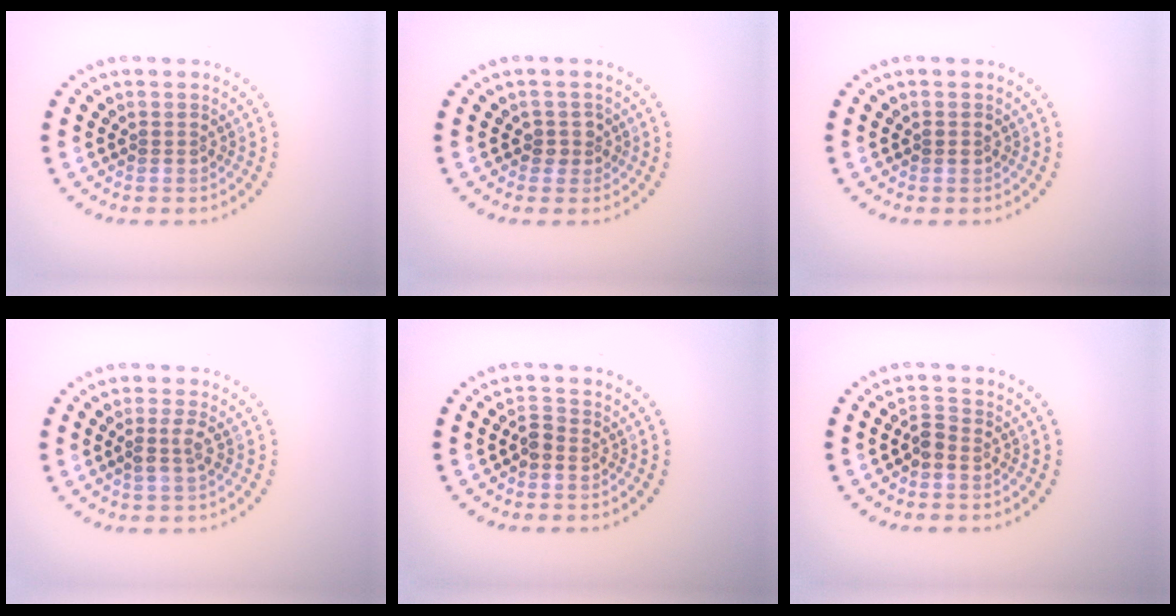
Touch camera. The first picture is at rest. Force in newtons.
{"total": 1.5, "press": 1.2, "slide": 0.9}
{"total": 0.7, "press": 0.7, "slide": 0.1}
{"total": 1.5, "press": 1.3, "slide": 0.7}
{"total": 1.1, "press": 1.0, "slide": 0.4}
{"total": 1.2, "press": 1.0, "slide": 0.6}